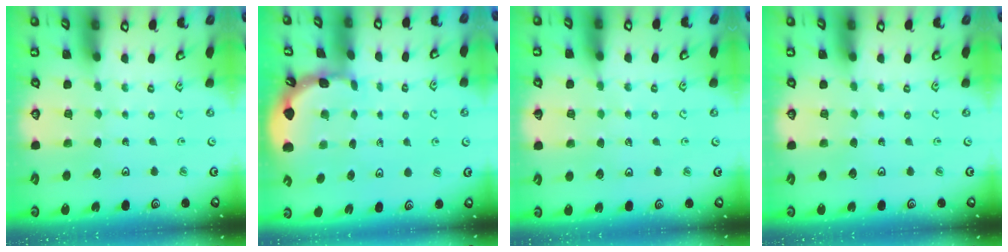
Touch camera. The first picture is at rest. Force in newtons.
{"total": 1.6, "press": 1.6, "slide": 0.1}
{"total": 4.1, "press": 4.1, "slide": 0.6}
{"total": 0.0}